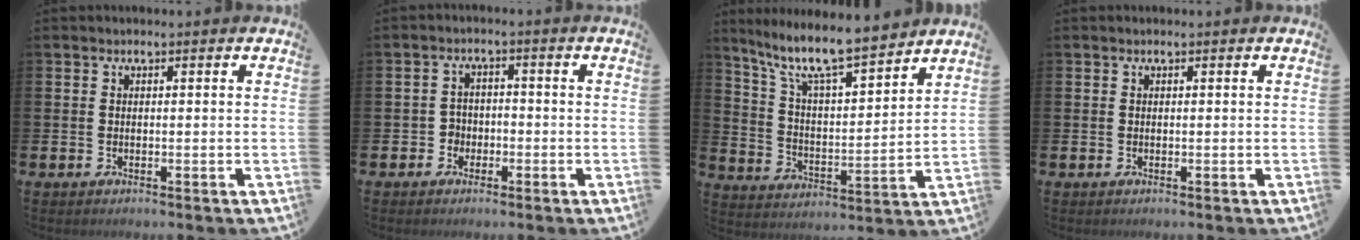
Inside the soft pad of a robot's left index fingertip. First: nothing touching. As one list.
[{"total": 2.4, "force": [-1.5, 1.8, 0.2], "torque": [-0.016, 0.008, -0.036]}, {"total": 10.3, "force": [9.2, 1.3, 4.6], "torque": [-0.117, -0.063, 0.157]}, {"total": 0.0}]